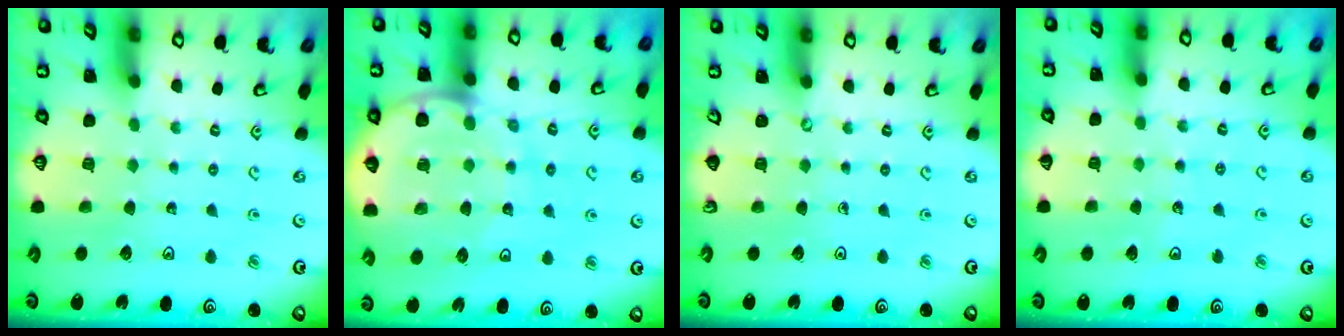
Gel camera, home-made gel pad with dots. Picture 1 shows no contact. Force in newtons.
{"total": 11.7, "press": 11.6, "slide": 1.5}
{"total": 0.0}
{"total": 3.2, "press": 3.2, "slide": 0.3}